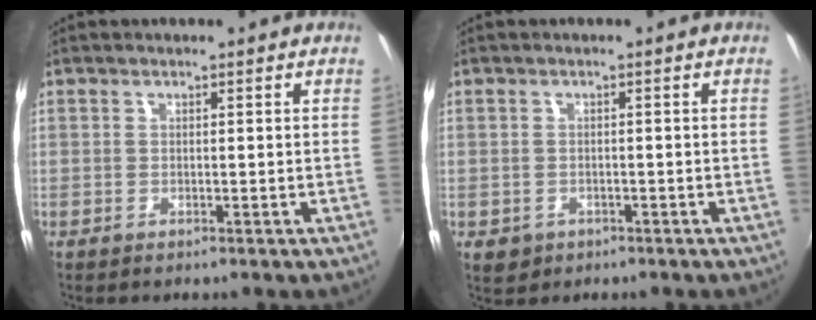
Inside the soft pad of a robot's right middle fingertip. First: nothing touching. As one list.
[{"total": 3.2, "force": [-1.3, 2.6, 1.3], "torque": [-0.031, -0.003, -0.013]}]